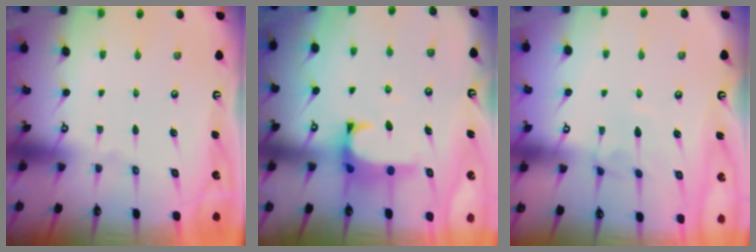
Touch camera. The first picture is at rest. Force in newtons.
{"total": 1.4, "press": 1.2, "slide": 0.8}
{"total": 3.5, "press": 3.5, "slide": 0.1}